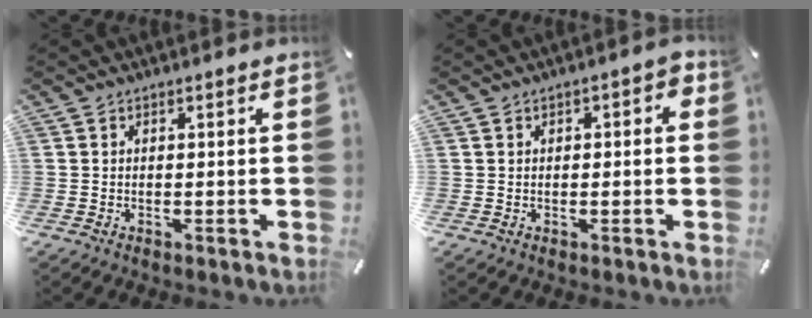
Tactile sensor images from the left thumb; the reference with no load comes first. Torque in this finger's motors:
{"motor_torque": [-0.16, -0.42, 0.24, 0.16, 0.03]}